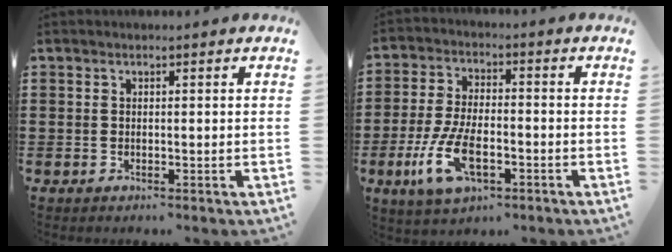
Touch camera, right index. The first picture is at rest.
{"total": 9.3, "force": [-3.6, 4.2, 7.5], "torque": [-0.176, -0.010, -0.070]}